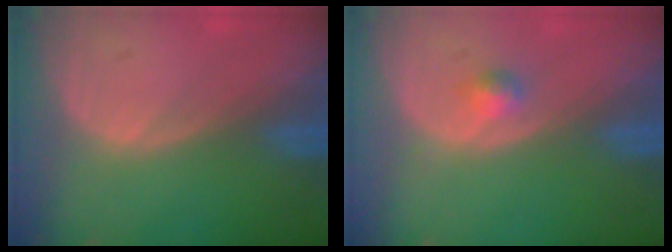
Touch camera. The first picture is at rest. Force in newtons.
{"total": 1.8, "press": 1.6, "slide": 0.9}